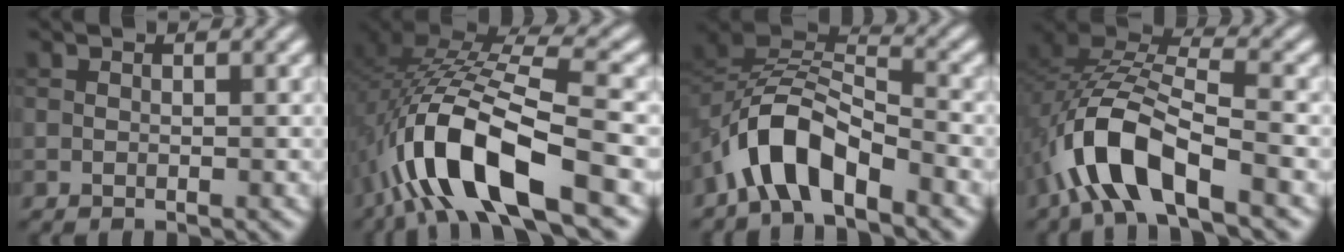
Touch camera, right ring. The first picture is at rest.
{"total": 12.6, "force": [-4.6, 5.0, 10.6], "torque": [-0.214, 0.008, -0.087]}
{"total": 6.5, "force": [-4.1, 2.7, 4.2], "torque": [-0.073, 0.007, -0.083]}
{"total": 9.1, "force": [-4.4, 3.7, 7.0], "torque": [-0.143, 0.010, -0.087]}